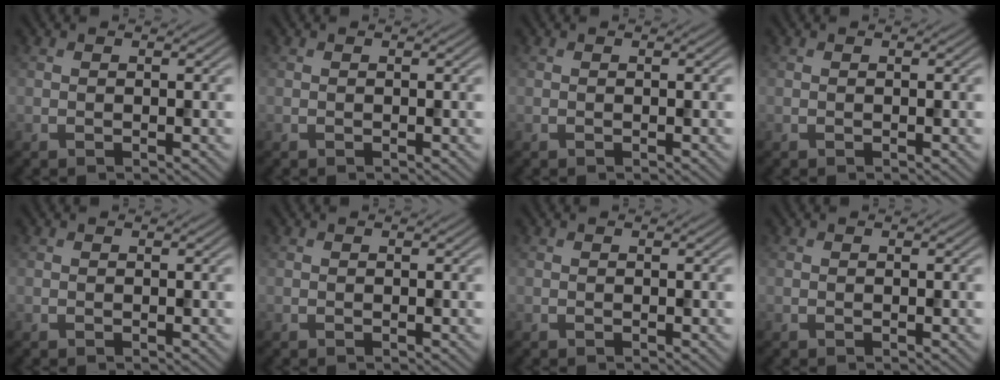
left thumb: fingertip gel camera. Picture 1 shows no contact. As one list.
[{"total": 0.0}, {"total": 0.0}, {"total": 0.0}, {"total": 0.0}, {"total": 0.0}, {"total": 0.0}, {"total": 0.0}]